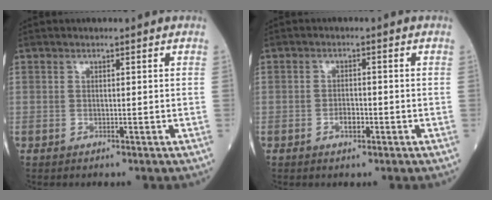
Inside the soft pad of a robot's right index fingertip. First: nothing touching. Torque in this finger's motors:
{"motor_torque": [0.11, 0.00, 0.03, 0.01]}